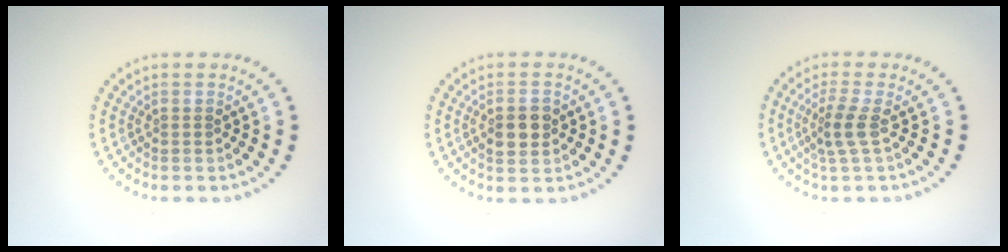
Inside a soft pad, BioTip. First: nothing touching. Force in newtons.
{"total": 2.8, "press": 2.8, "slide": 0.0}
{"total": 2.3, "press": 1.9, "slide": 1.3}